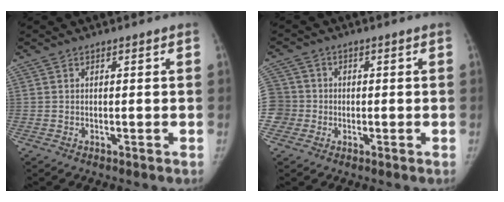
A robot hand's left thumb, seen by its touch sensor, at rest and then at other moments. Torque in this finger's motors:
{"motor_torque": [0.12, 0.10, -0.15, -0.09, 0.01]}